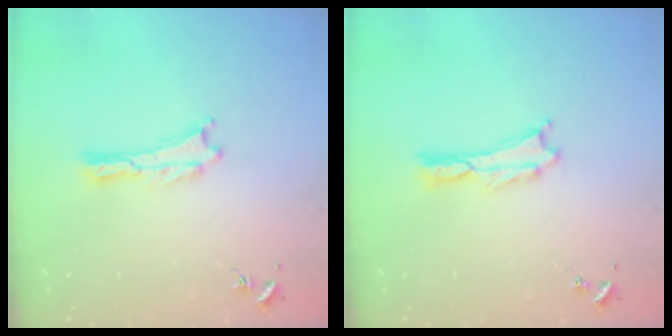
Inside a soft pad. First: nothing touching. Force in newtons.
{"total": 0.0}